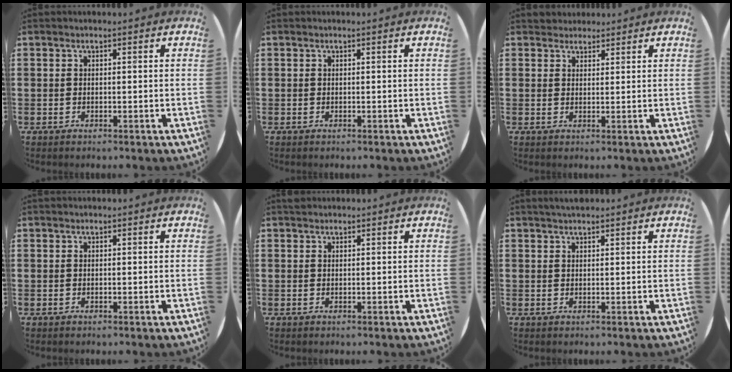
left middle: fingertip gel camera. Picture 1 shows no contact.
{"total": 0.0}
{"total": 2.0, "force": [1.9, 0.7, -0.2], "torque": [-0.001, 0.002, 0.038]}
{"total": 0.0}
{"total": 0.5, "force": [0.5, 0.2, -0.1], "torque": [0.001, 0.004, 0.010]}
{"total": 1.6, "force": [1.4, 0.2, 0.7], "torque": [-0.014, 0.002, 0.026]}